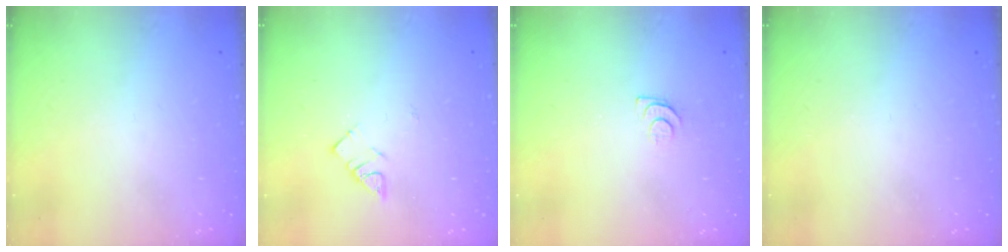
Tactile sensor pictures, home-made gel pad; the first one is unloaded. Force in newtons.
{"total": 3.6, "press": 3.5, "slide": 0.5}
{"total": 4.2, "press": 4.2, "slide": 0.5}
{"total": 0.0}